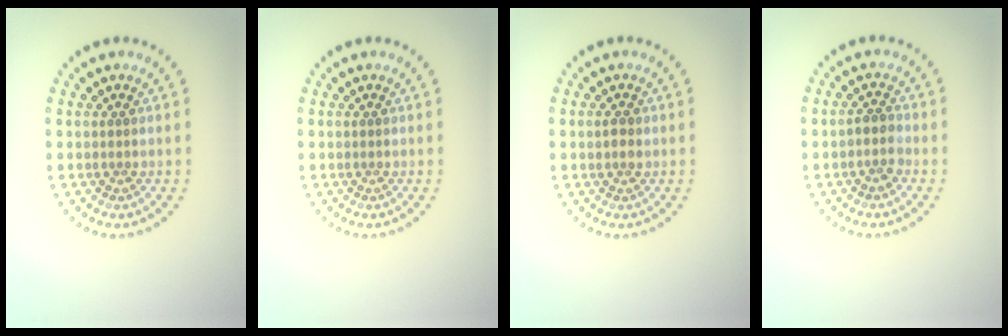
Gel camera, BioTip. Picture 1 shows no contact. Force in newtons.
{"total": 0.0}
{"total": 1.1, "press": 1.1, "slide": 0.1}
{"total": 1.6, "press": 1.3, "slide": 0.8}